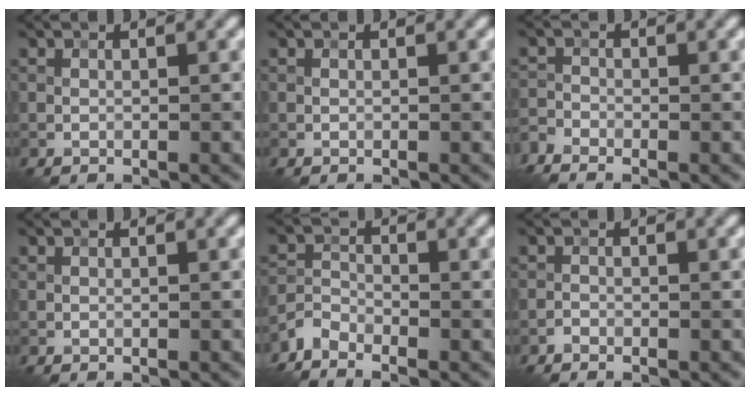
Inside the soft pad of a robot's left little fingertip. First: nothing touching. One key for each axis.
{"total": 0.0}
{"total": 2.2, "fx": -1.9, "fy": 0.6, "fz": 0.8, "tx": -0.024, "ty": -0.006, "tz": -0.051}
{"total": 0.0}
{"total": 2.4, "fx": -2.1, "fy": 0.9, "fz": 0.6, "tx": -0.013, "ty": 0.000, "tz": -0.055}
{"total": 0.6, "fx": -0.5, "fy": 0.2, "fz": 0.1, "tx": 0.000, "ty": 0.000, "tz": -0.012}